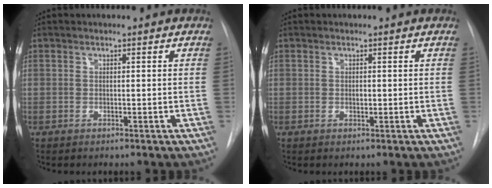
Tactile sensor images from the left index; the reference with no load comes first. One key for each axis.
{"total": 0.5, "fx": -0.3, "fy": 0.2, "fz": 0.3, "tx": -0.006, "ty": -0.005, "tz": -0.006}